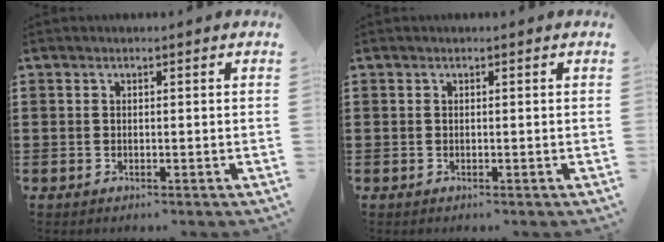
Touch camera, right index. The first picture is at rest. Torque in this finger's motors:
{"motor_torque": [-0.04, 0.04, 0.00, 0.00]}